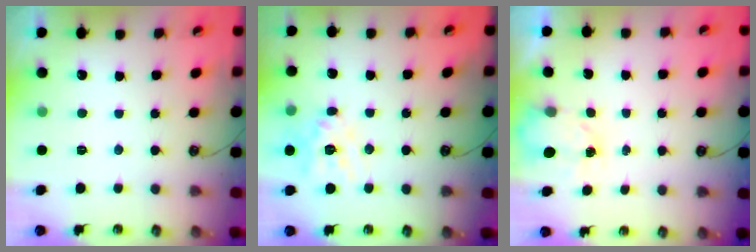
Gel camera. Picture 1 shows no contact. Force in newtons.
{"total": 13.1, "press": 13.0, "slide": 1.7}
{"total": 1.6, "press": 1.6, "slide": 0.3}